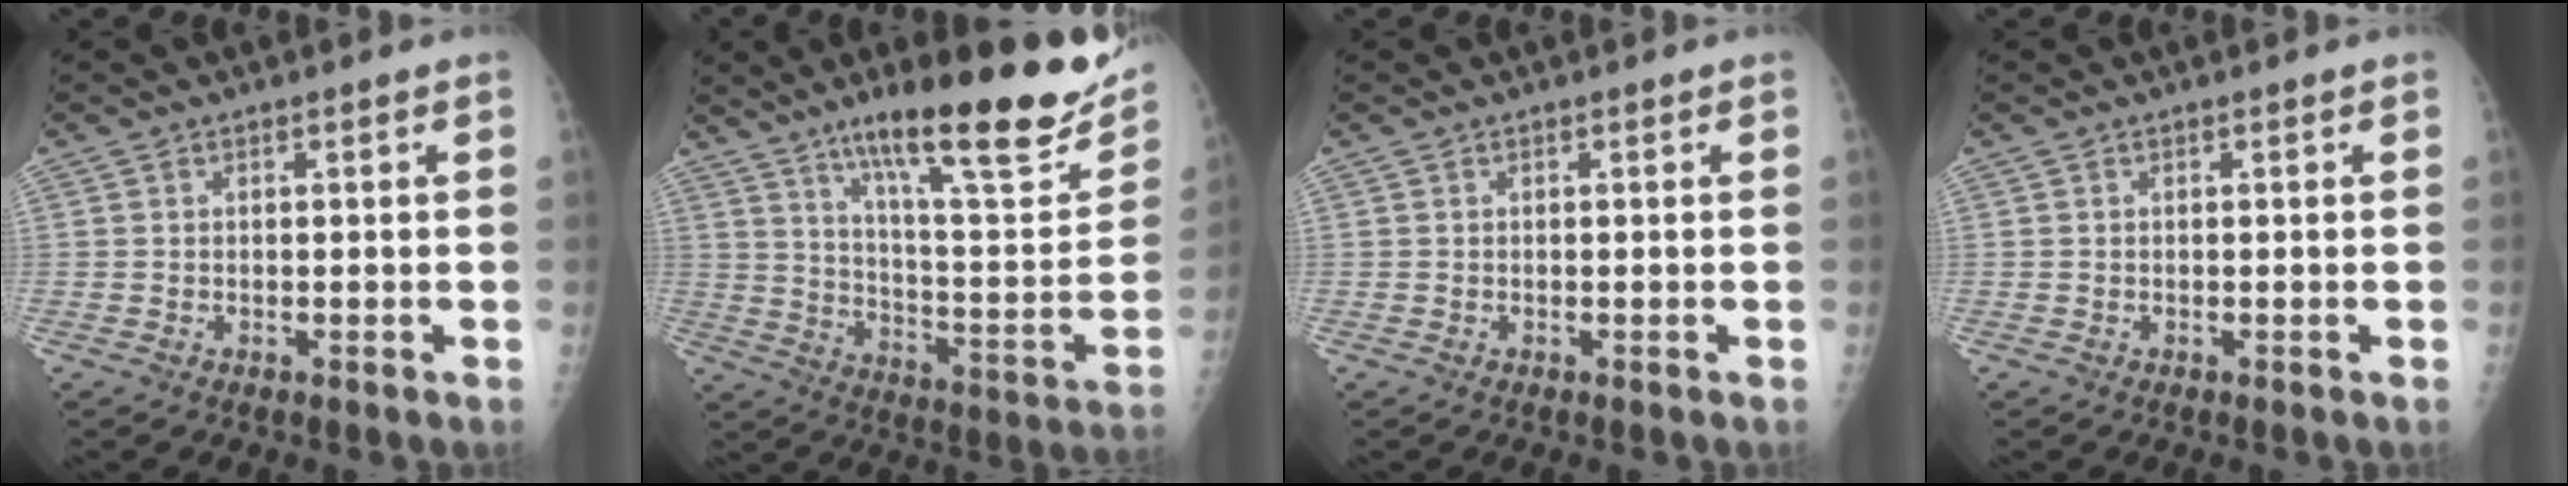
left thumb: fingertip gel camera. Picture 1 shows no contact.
{"total": 25.1, "force": [16.2, 4.8, 18.6], "torque": [-0.251, -0.060, 0.257]}
{"total": 0.0}
{"total": 0.0}